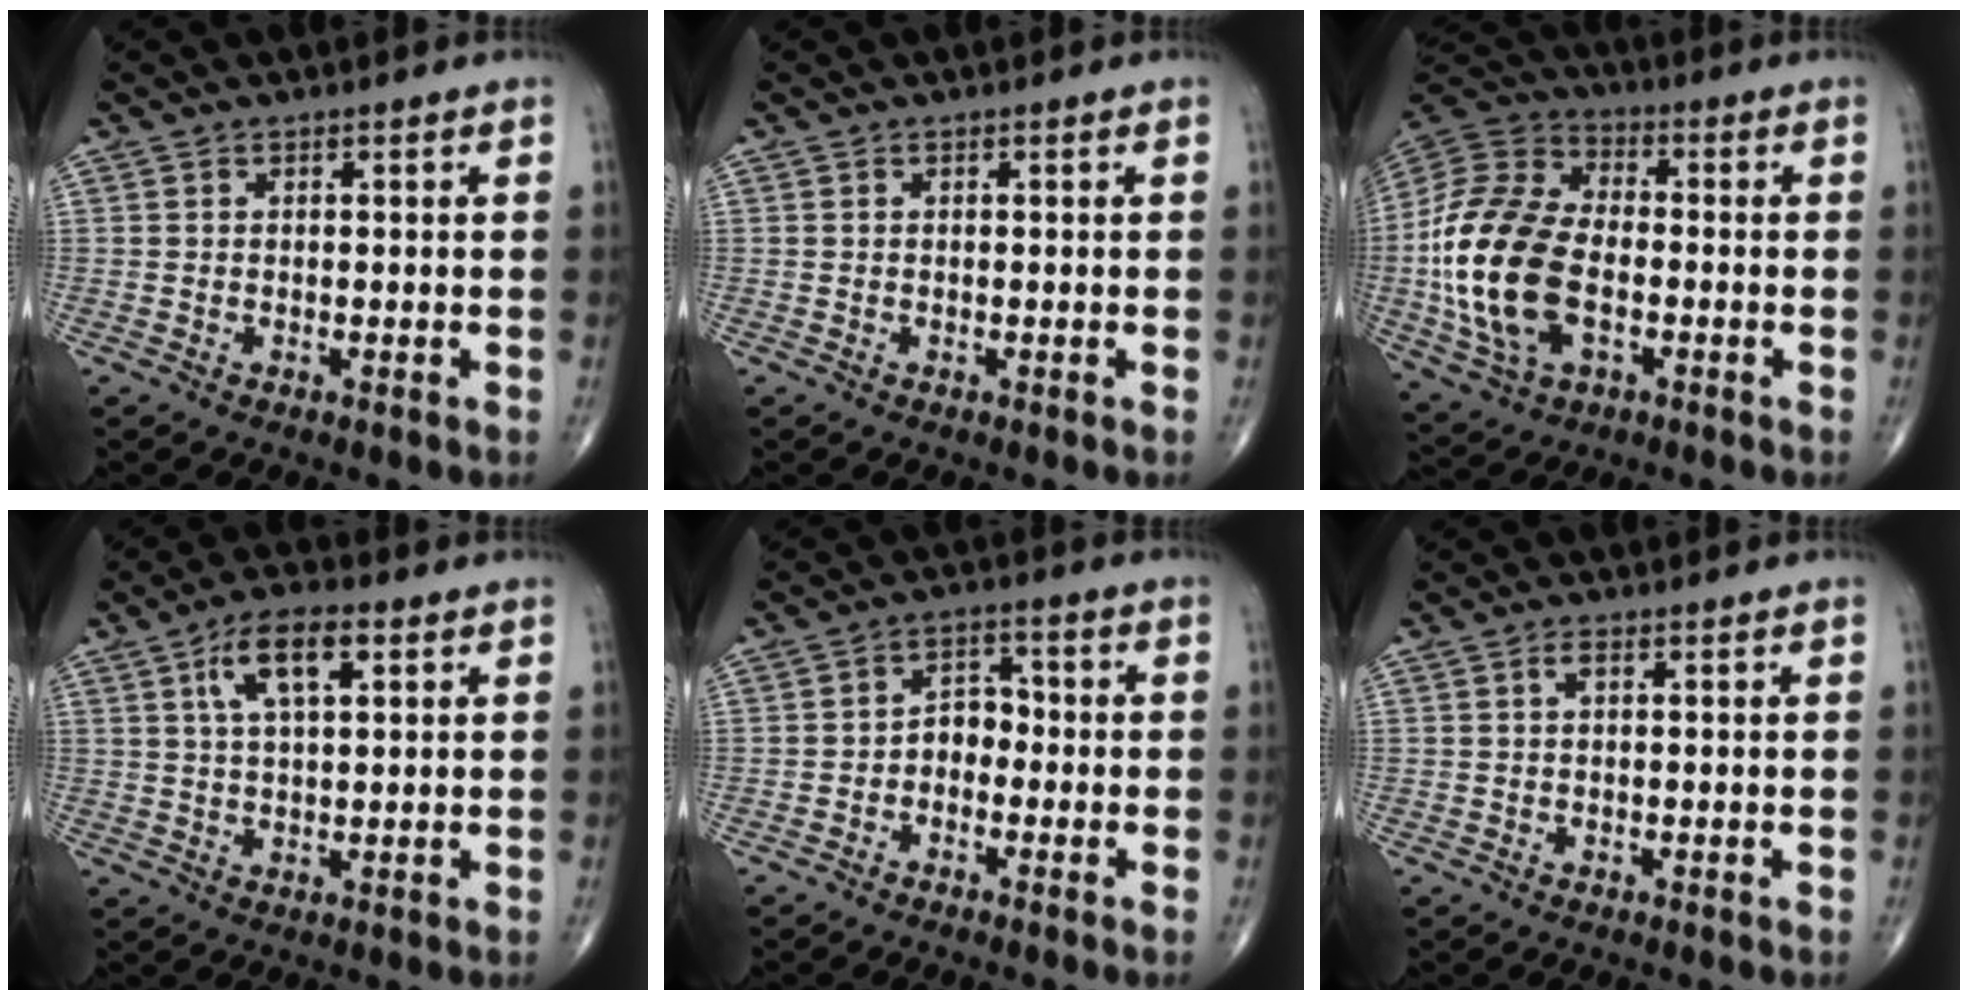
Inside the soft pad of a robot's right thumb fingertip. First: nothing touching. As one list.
[{"total": 0.0}, {"total": 21.0, "force": [-3.4, 12.6, 16.5], "torque": [-0.341, 0.012, -0.062]}, {"total": 8.8, "force": [3.4, 3.7, 7.3], "torque": [-0.128, 0.003, 0.058]}, {"total": 4.2, "force": [-1.3, 3.1, 2.6], "torque": [-0.021, 0.027, -0.036]}, {"total": 1.7, "force": [0.4, 0.8, 1.5], "torque": [-0.028, 0.007, 0.006]}]